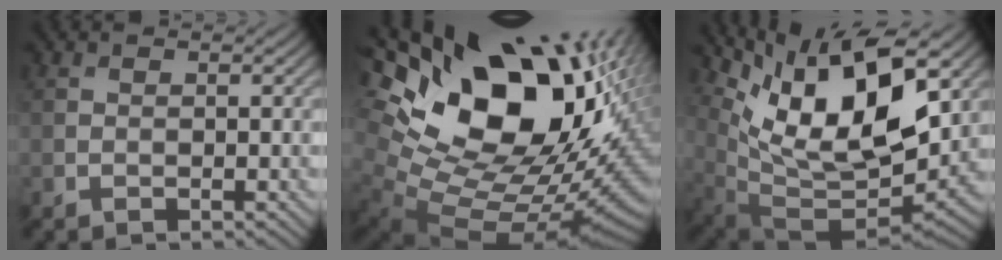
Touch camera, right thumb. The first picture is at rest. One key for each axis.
{"total": 20.5, "fx": 6.9, "fy": 12.1, "fz": 15.0, "tx": -0.259, "ty": 0.000, "tz": 0.159}
{"total": 14.7, "fx": 6.5, "fy": 6.2, "fz": 11.6, "tx": -0.225, "ty": -0.005, "tz": 0.123}